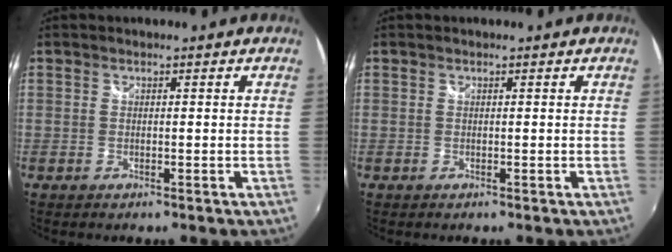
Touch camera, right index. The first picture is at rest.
{"total": 0.0}